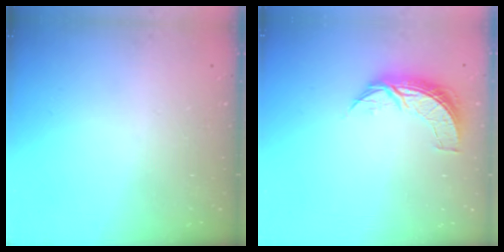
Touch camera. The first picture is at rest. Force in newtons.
{"total": 8.0, "press": 8.0, "slide": 0.3}